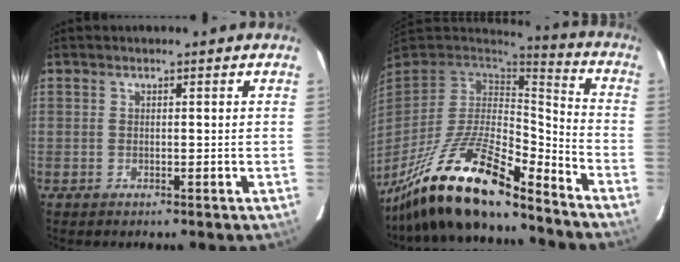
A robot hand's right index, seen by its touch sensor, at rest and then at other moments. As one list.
[{"total": 21.4, "force": [-15.4, 5.5, 13.9], "torque": [-0.278, -0.037, -0.280]}]